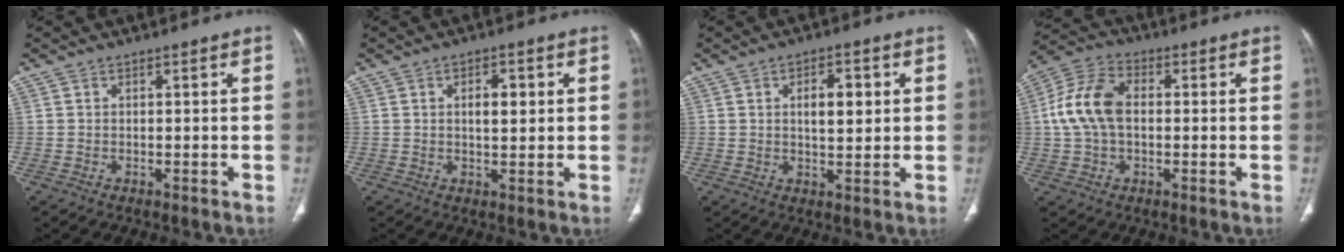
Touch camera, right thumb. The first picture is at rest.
{"total": 4.2, "force": [1.0, 2.0, 3.6], "torque": [-0.048, -0.003, 0.015]}
{"total": 6.1, "force": [1.5, 2.9, 5.2], "torque": [-0.066, -0.005, 0.023]}
{"total": 11.2, "force": [0.4, 7.3, 8.5], "torque": [-0.173, 0.027, 0.002]}